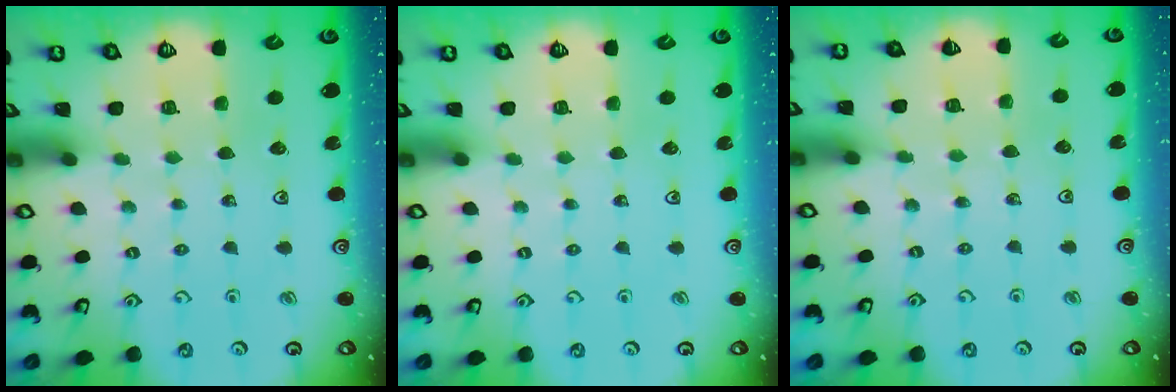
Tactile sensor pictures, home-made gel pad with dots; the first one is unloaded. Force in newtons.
{"total": 0.0}
{"total": 3.9, "press": 3.5, "slide": 1.7}